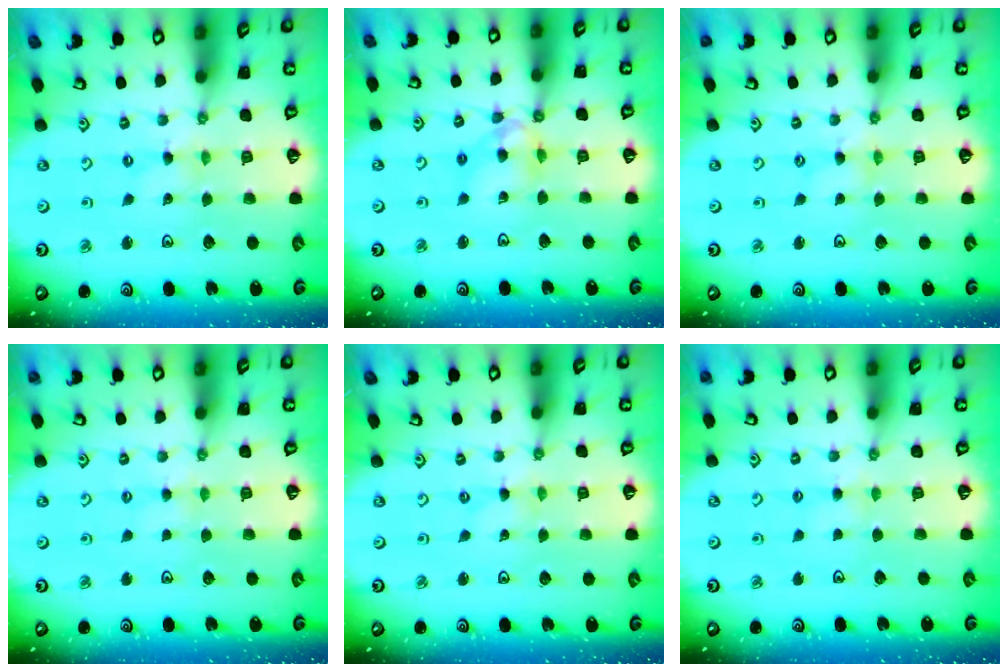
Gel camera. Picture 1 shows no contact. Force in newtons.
{"total": 10.2, "press": 10.2, "slide": 1.0}
{"total": 1.2, "press": 1.2, "slide": 0.2}
{"total": 2.8, "press": 2.8, "slide": 0.3}
{"total": 0.0}
{"total": 3.5, "press": 3.4, "slide": 0.6}